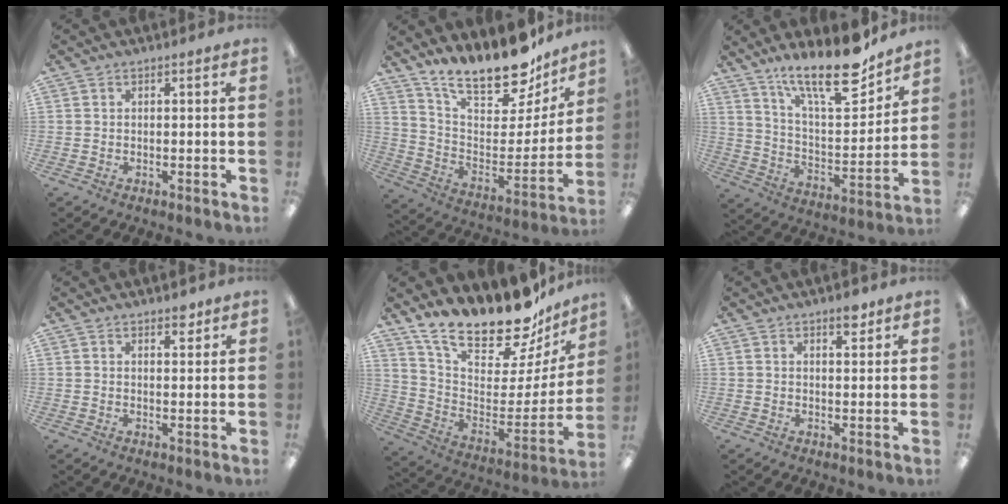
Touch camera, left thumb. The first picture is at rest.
{"total": 19.3, "force": [16.8, 5.6, 7.7], "torque": [-0.125, -0.131, 0.293]}
{"total": 19.3, "force": [14.6, 5.1, 11.5], "torque": [-0.193, -0.094, 0.243]}
{"total": 3.0, "force": [2.4, 1.2, 1.3], "torque": [-0.004, -0.012, 0.039]}
{"total": 21.4, "force": [18.3, 6.4, 9.0], "torque": [-0.142, -0.154, 0.317]}
{"total": 3.7, "force": [2.7, 1.3, 2.2], "torque": [-0.016, -0.014, 0.041]}